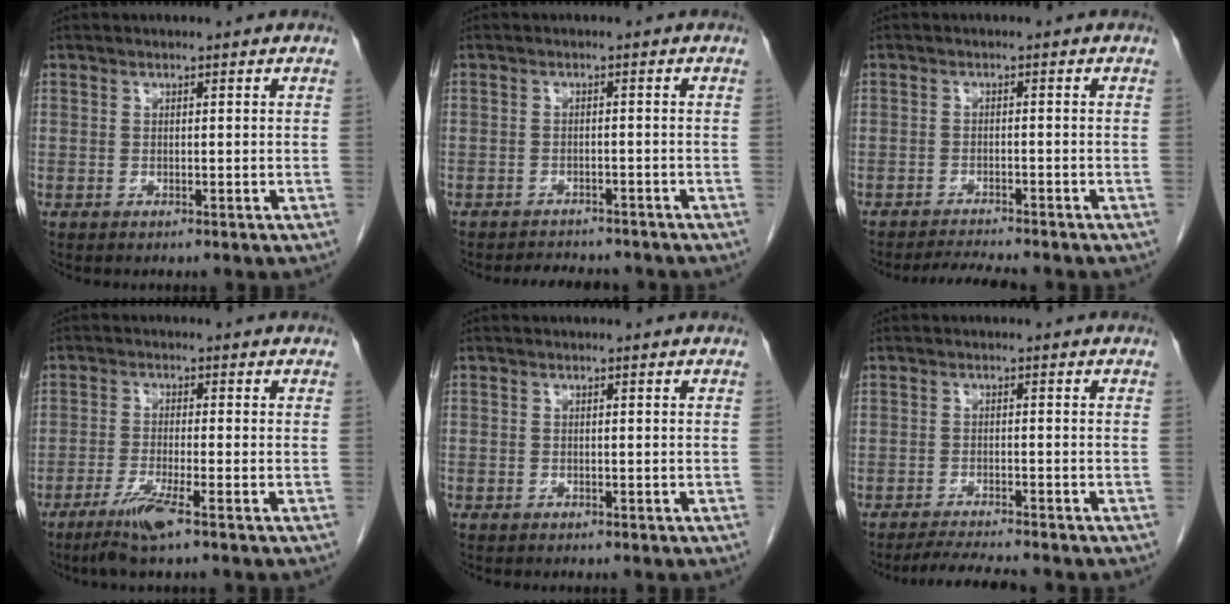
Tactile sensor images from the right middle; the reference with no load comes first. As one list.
[{"total": 5.7, "force": [-5.3, 1.6, 1.3], "torque": [-0.021, -0.004, -0.069]}, {"total": 4.4, "force": [-4.2, -0.4, 1.2], "torque": [-0.027, -0.017, -0.067]}, {"total": 5.3, "force": [-3.4, -0.4, 4.1], "torque": [-0.084, -0.015, -0.069]}, {"total": 0.8, "force": [-0.6, 0.5, 0.1], "torque": [-0.010, 0.002, -0.011]}, {"total": 5.5, "force": [-5.2, -0.4, 1.9], "torque": [-0.036, -0.019, -0.085]}]